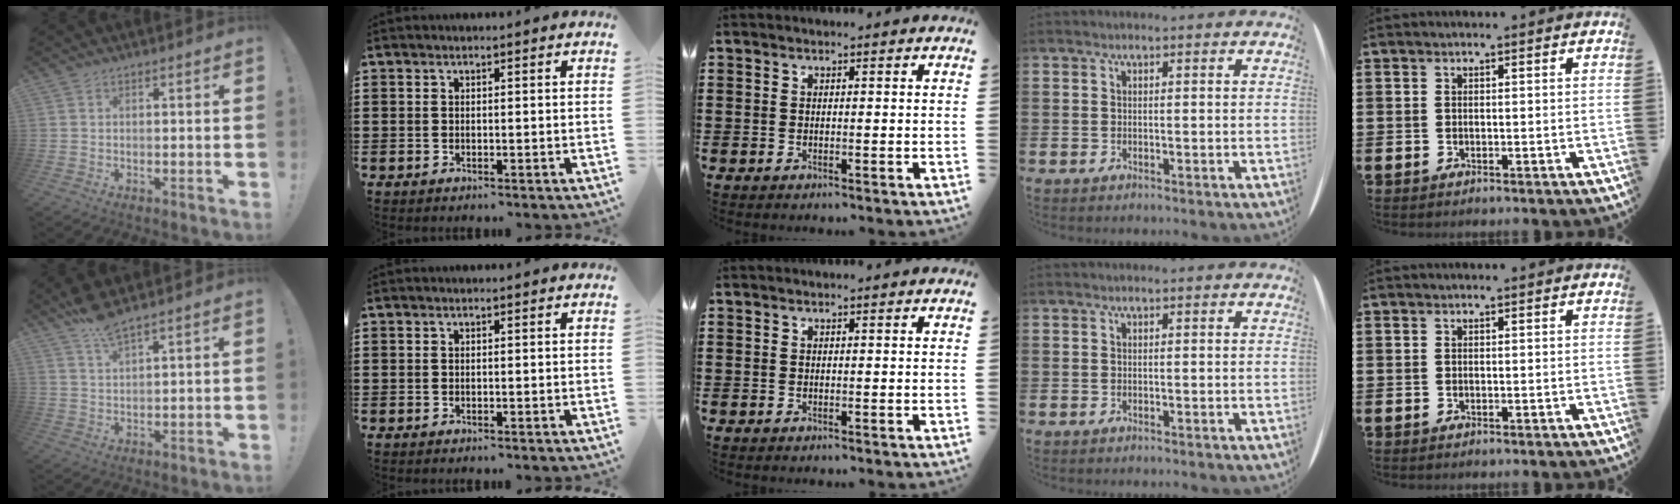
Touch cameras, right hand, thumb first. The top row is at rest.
{"thumb": {"total": 5.7, "force": [4.4, 0.8, 3.5], "torque": [-0.076, -0.018, 0.079]}}